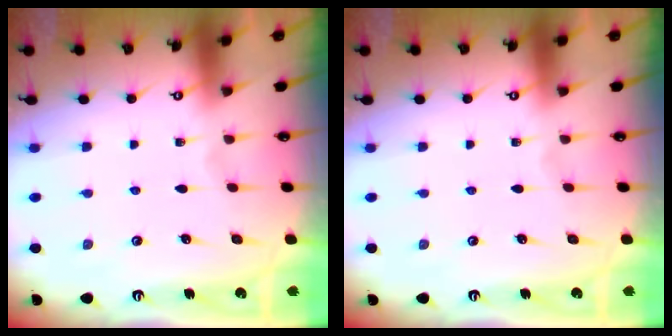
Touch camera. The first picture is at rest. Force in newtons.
{"total": 0.0}